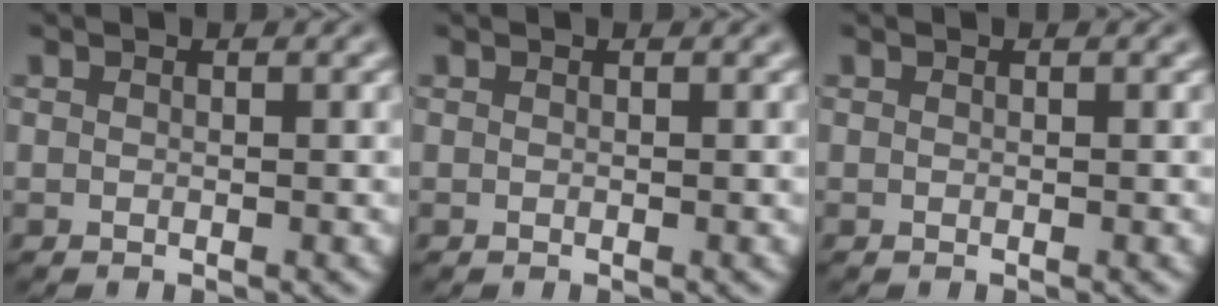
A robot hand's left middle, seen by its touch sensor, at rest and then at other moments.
{"total": 0.0}
{"total": 0.0}